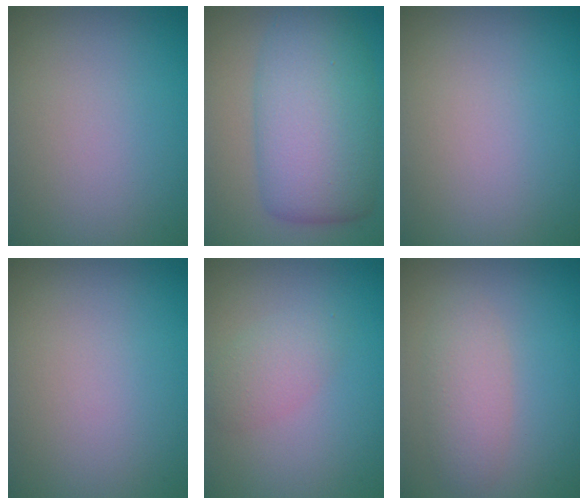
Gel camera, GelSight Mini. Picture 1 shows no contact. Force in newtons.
{"total": 9.2, "press": 9.2, "slide": 0.3}
{"total": 0.0}
{"total": 0.0}
{"total": 2.1, "press": 2.1, "slide": 0.0}
{"total": 2.7, "press": 2.7, "slide": 0.2}